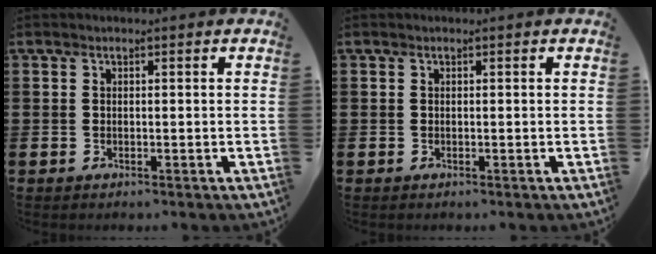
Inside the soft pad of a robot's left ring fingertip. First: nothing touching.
{"total": 0.0}